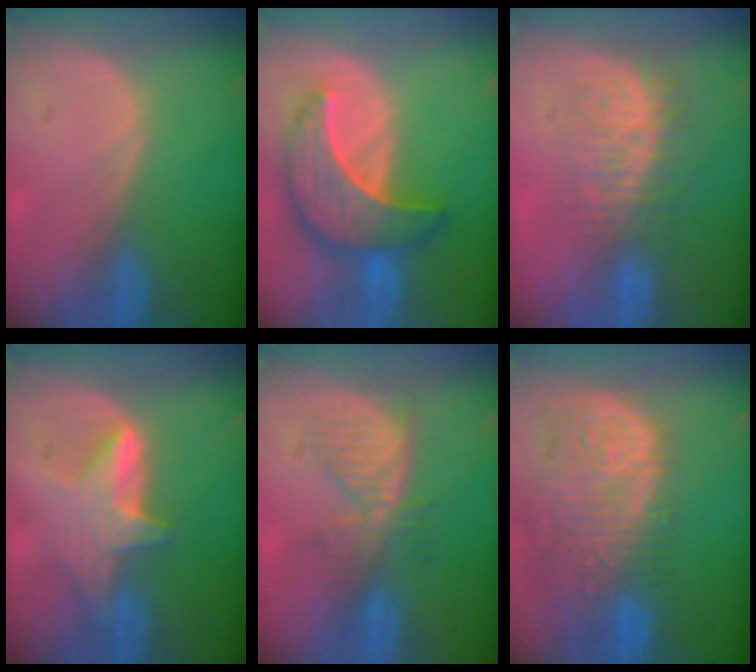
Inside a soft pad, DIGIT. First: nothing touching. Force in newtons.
{"total": 10.0, "press": 10.0, "slide": 0.7}
{"total": 7.8, "press": 7.2, "slide": 2.9}
{"total": 6.0, "press": 5.9, "slide": 0.9}
{"total": 6.0, "press": 5.9, "slide": 0.6}
{"total": 14.4, "press": 11.8, "slide": 8.2}